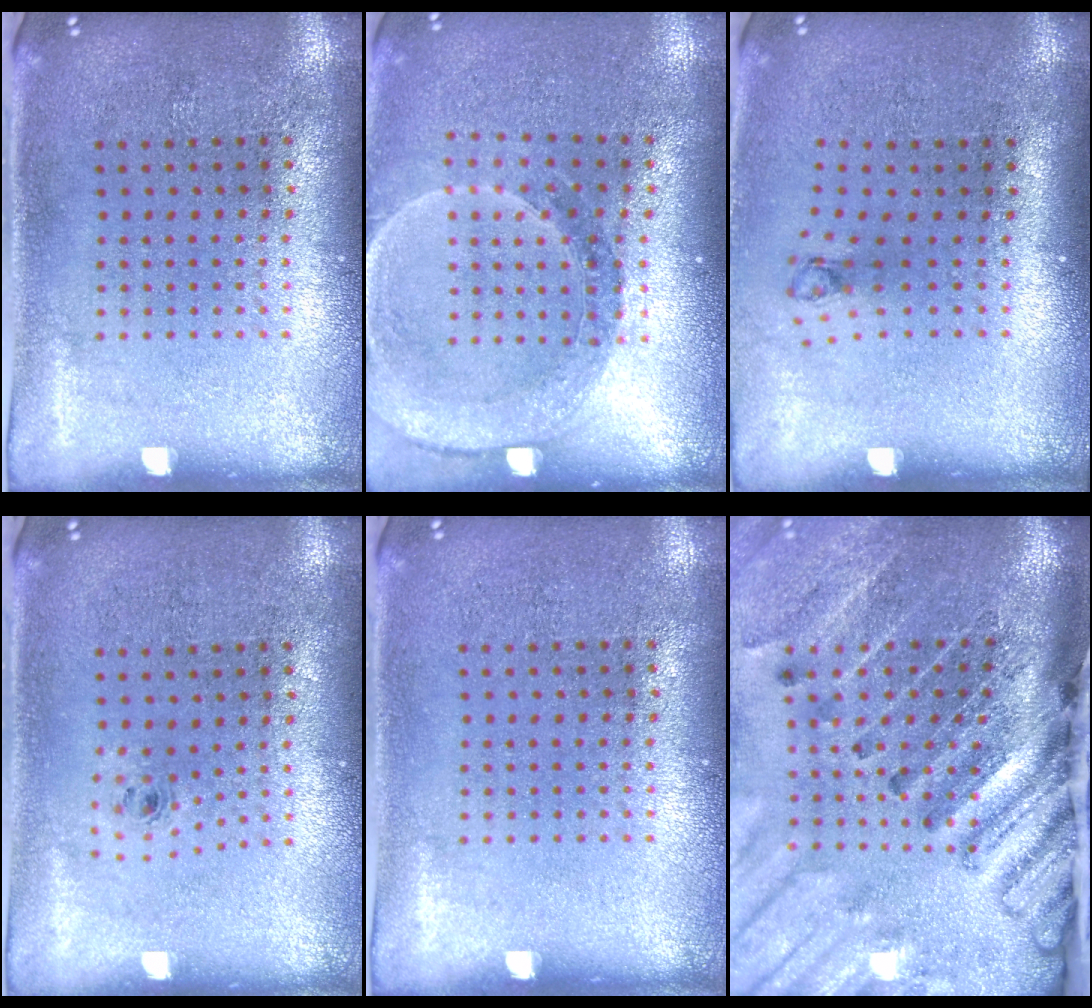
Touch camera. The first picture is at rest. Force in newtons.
{"total": 1.6, "press": 1.6, "slide": 0.2}
{"total": 0.7, "press": 0.3, "slide": 0.6}
{"total": 0.5, "press": 0.2, "slide": 0.5}
{"total": 0.0}
{"total": 4.5, "press": 3.4, "slide": 2.9}